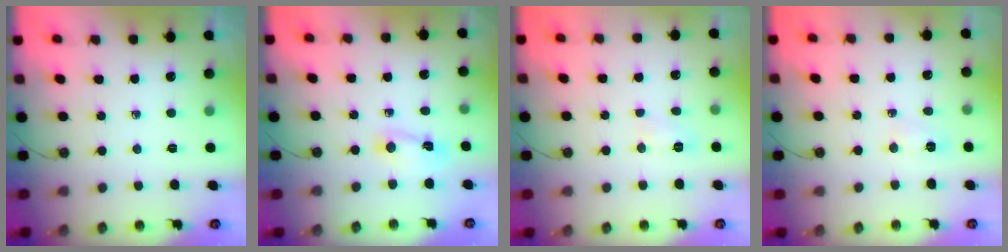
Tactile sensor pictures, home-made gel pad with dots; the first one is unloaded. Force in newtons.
{"total": 2.5, "press": 2.5, "slide": 0.3}
{"total": 6.2, "press": 6.1, "slide": 0.8}
{"total": 3.0, "press": 2.8, "slide": 1.1}